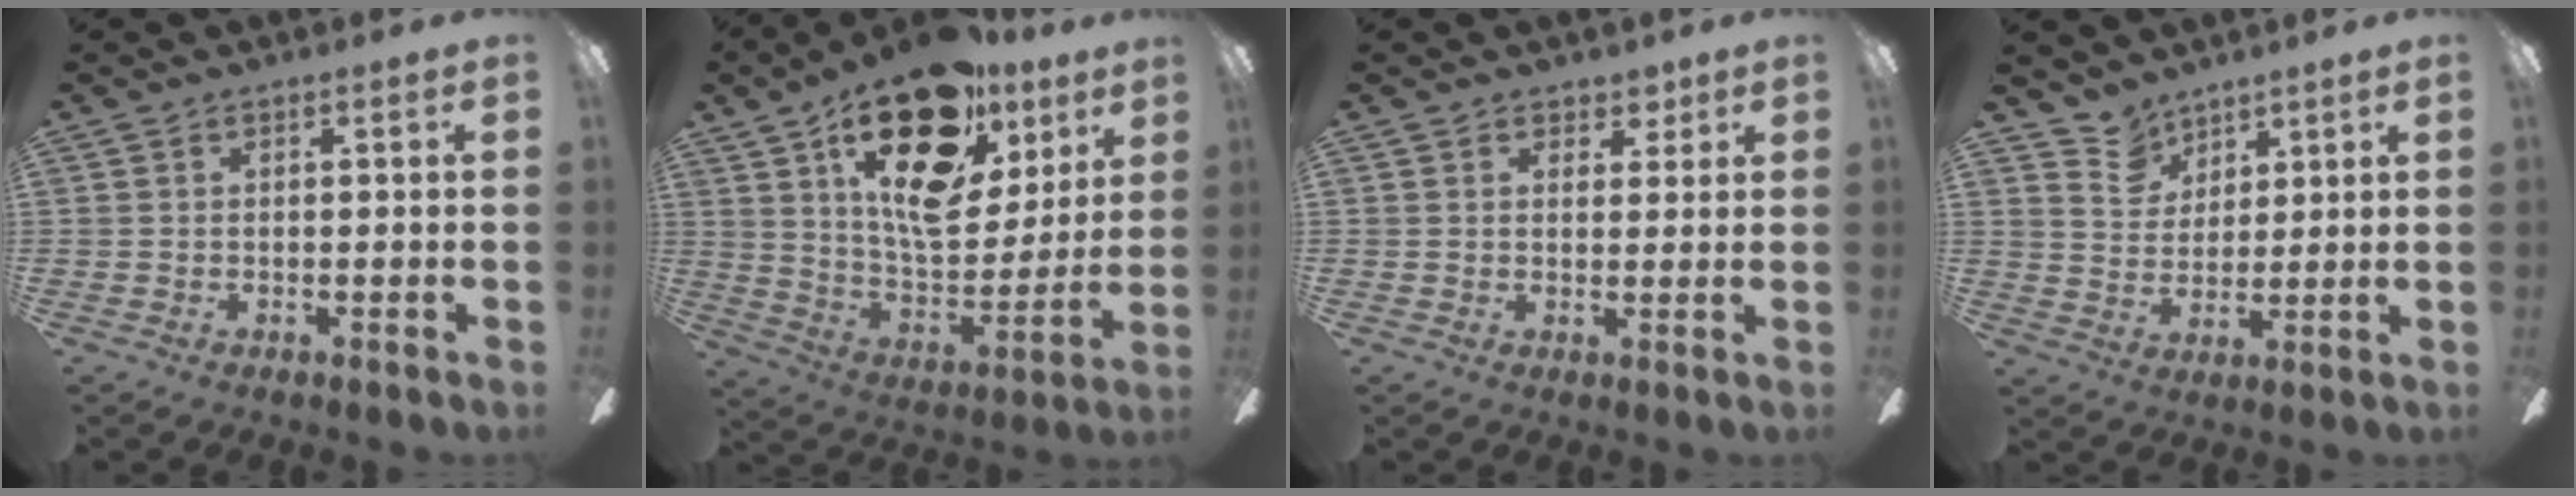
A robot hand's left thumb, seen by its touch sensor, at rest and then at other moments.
{"total": 25.4, "force": [14.1, 12.5, 17.0], "torque": [-0.248, -0.076, 0.248]}
{"total": 3.3, "force": [2.4, 2.1, 0.7], "torque": [0.005, -0.006, 0.039]}
{"total": 7.3, "force": [6.0, 4.0, 0.5], "torque": [-0.023, -0.034, 0.117]}